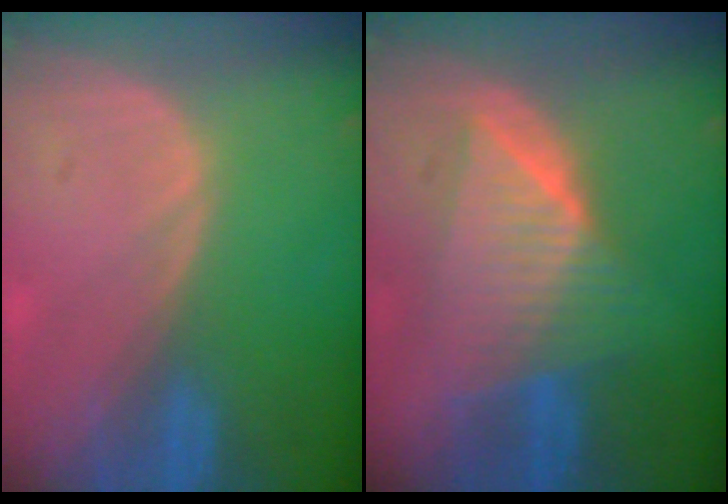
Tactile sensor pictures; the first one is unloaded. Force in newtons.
{"total": 8.2, "press": 8.2, "slide": 0.4}